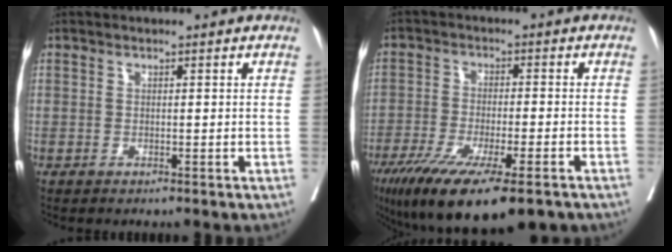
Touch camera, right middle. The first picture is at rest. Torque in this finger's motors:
{"motor_torque": [1.25, -0.89, 0.35, 0.19]}